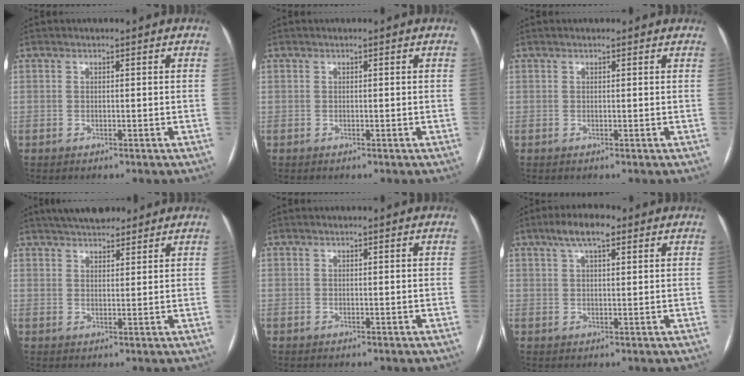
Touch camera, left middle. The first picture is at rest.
{"total": 0.0}
{"total": 1.7, "force": [1.5, 0.7, 0.5], "torque": [-0.006, 0.021, 0.014]}
{"total": 7.8, "force": [6.6, 2.6, 3.3], "torque": [-0.048, 0.021, 0.105]}
{"total": 0.0}
{"total": 4.0, "force": [2.6, 1.3, 2.8], "torque": [-0.053, 0.012, 0.044]}